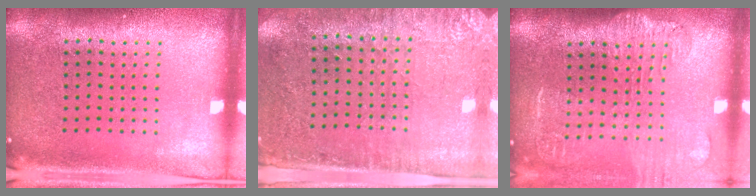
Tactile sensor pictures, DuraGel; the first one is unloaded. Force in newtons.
{"total": 2.9, "press": 2.4, "slide": 1.6}
{"total": 1.8, "press": 1.5, "slide": 0.9}